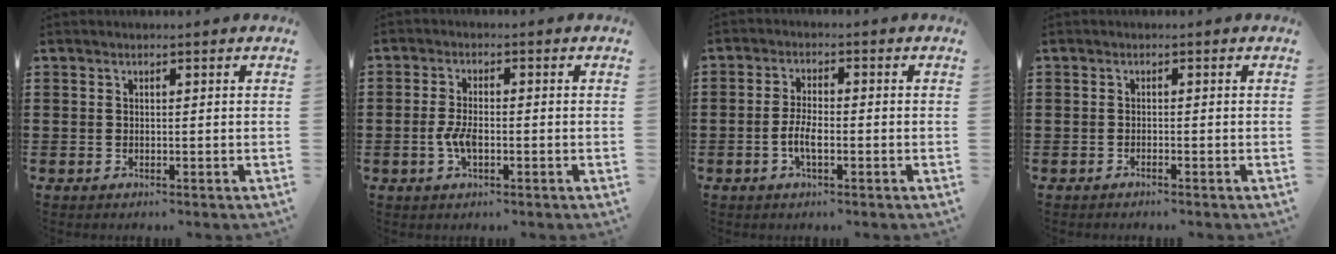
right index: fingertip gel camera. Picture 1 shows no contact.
{"total": 3.6, "force": [-1.0, 1.2, 3.2], "torque": [-0.081, -0.008, -0.022]}
{"total": 4.0, "force": [-1.3, 1.4, 3.5], "torque": [-0.081, -0.002, -0.029]}
{"total": 0.5, "force": [-0.5, -0.1, 0.2], "torque": [-0.006, -0.003, -0.010]}